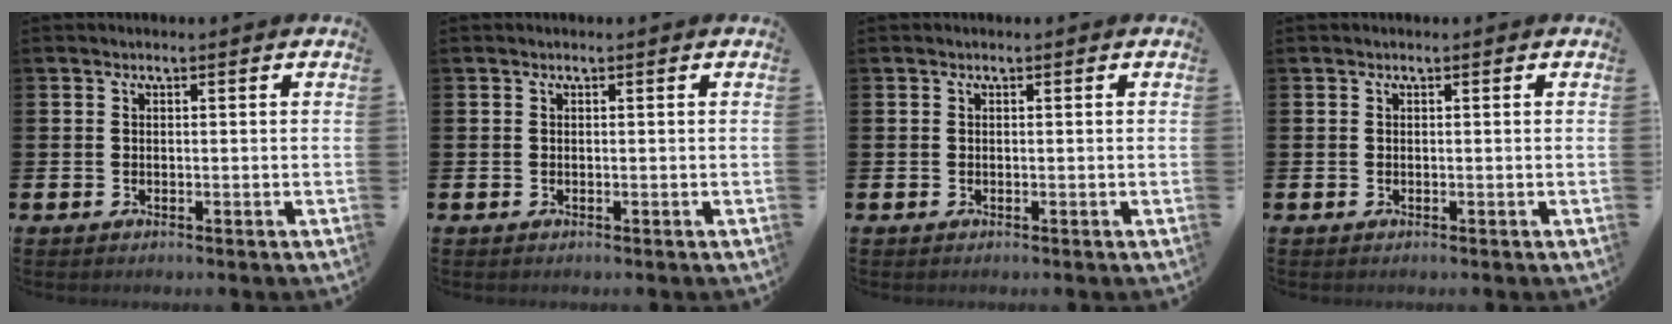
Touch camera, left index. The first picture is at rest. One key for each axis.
{"total": 0.0}
{"total": 0.0}
{"total": 0.0}